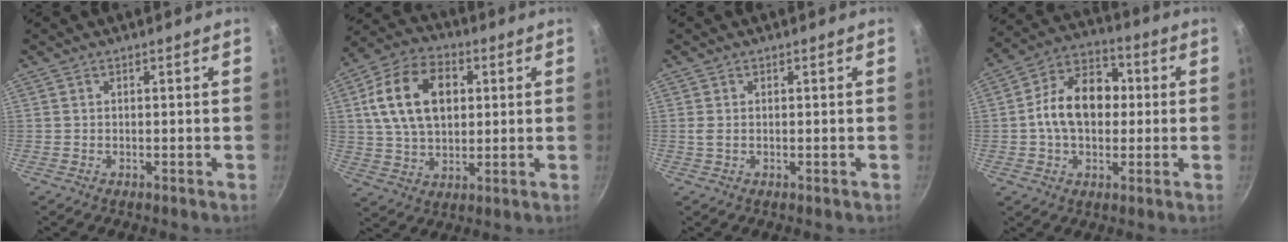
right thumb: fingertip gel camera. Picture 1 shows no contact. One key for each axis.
{"total": 16.3, "fx": 3.8, "fy": 10.9, "fz": 11.5, "tx": -0.187, "ty": 0.006, "tz": 0.059}
{"total": 1.0, "fx": 0.0, "fy": 0.3, "fz": 1.0, "tx": -0.023, "ty": -0.002, "tz": 0.001}
{"total": 14.3, "fx": 0.4, "fy": 10.1, "fz": 10.2, "tx": -0.130, "ty": 0.030, "tz": -0.011}